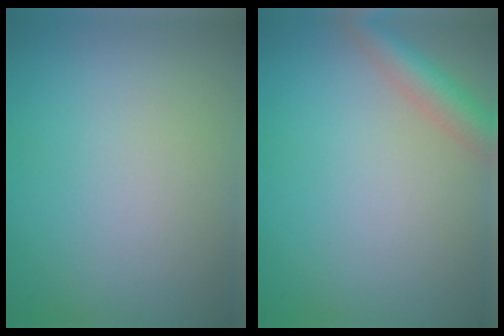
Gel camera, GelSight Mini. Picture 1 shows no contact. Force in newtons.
{"total": 3.5, "press": 3.5, "slide": 0.1}